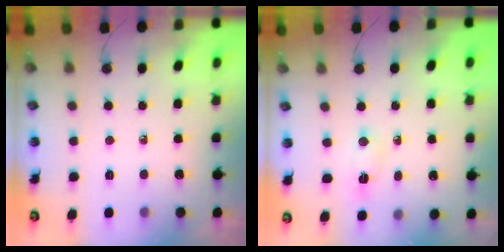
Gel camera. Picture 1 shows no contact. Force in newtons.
{"total": 2.6, "press": 1.3, "slide": 2.2}